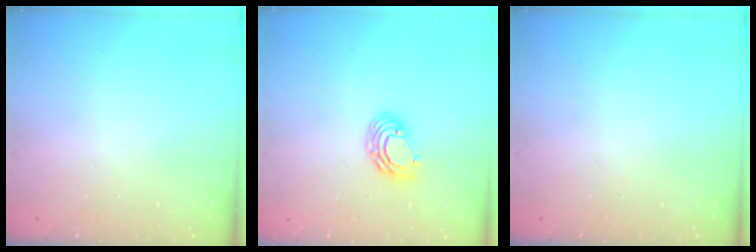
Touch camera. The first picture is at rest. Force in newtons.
{"total": 7.0, "press": 7.0, "slide": 0.8}
{"total": 0.0}